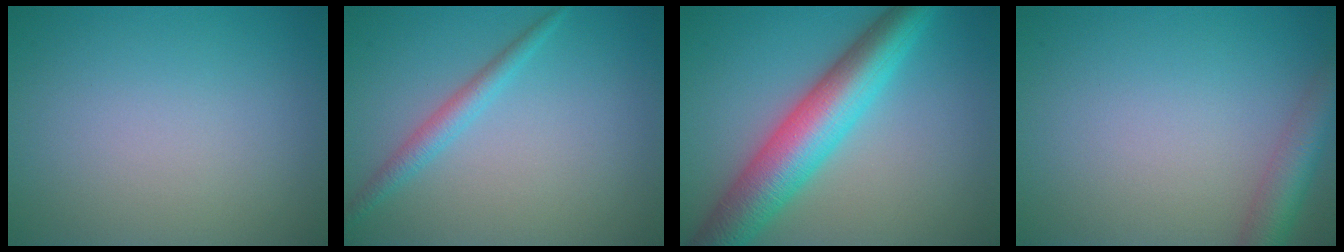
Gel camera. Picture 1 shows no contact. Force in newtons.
{"total": 2.0, "press": 2.0, "slide": 0.1}
{"total": 8.5, "press": 8.5, "slide": 0.0}
{"total": 3.7, "press": 3.7, "slide": 0.2}